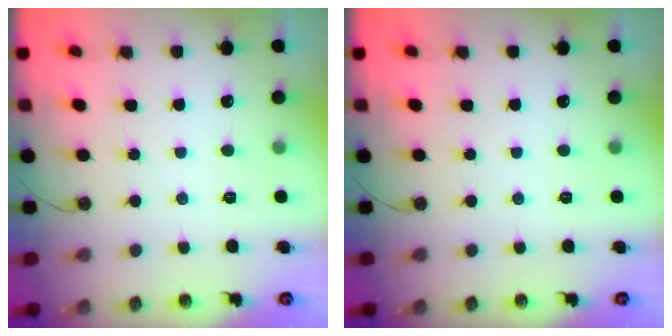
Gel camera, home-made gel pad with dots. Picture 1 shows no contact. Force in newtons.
{"total": 0.0}